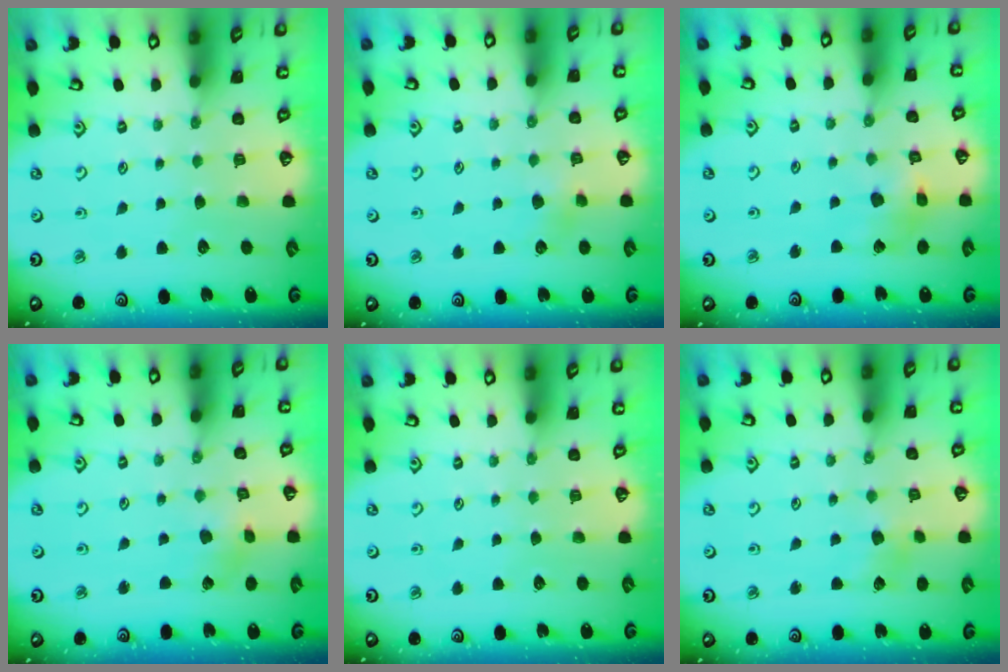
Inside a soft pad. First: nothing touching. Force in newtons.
{"total": 3.1, "press": 3.0, "slide": 0.4}
{"total": 7.8, "press": 7.8, "slide": 0.8}
{"total": 1.9, "press": 1.9, "slide": 0.3}
{"total": 0.0}
{"total": 5.1, "press": 5.1, "slide": 0.5}